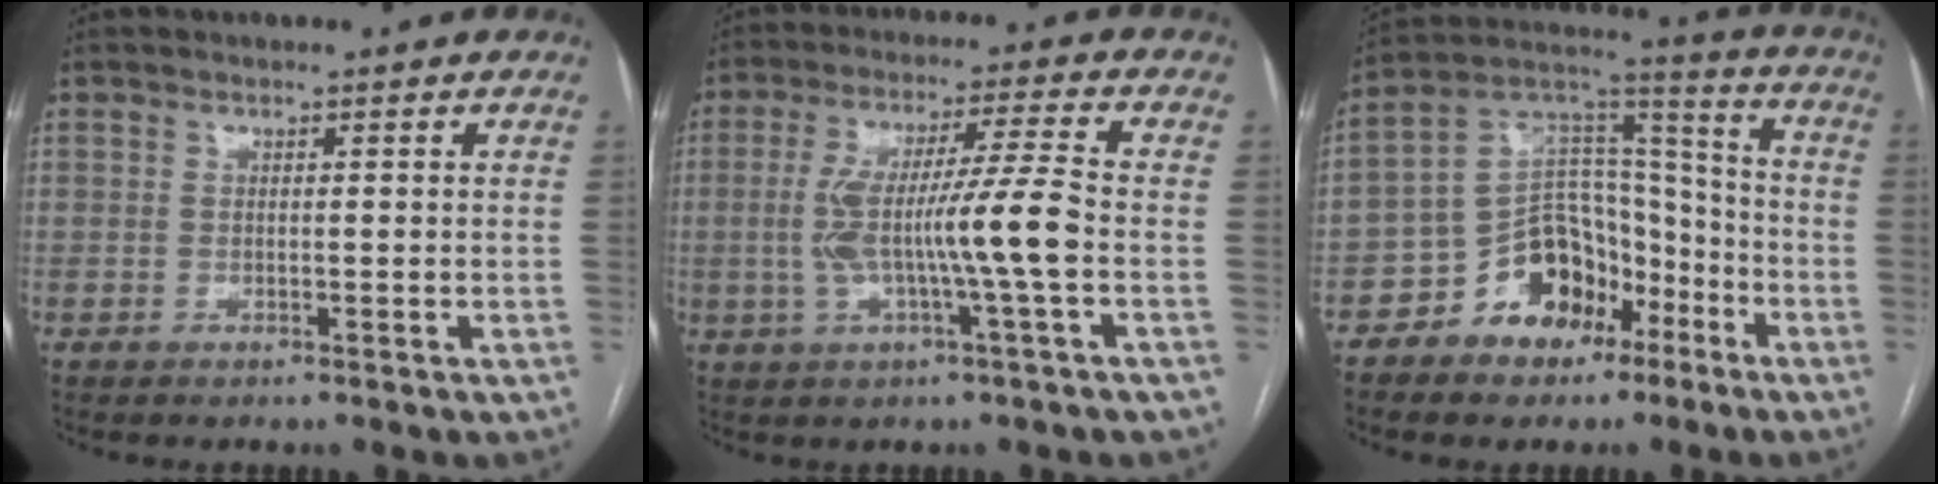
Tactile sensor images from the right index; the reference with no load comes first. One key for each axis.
{"total": 10.8, "fx": -1.6, "fy": -0.6, "fz": 10.6, "tx": -0.206, "ty": 0.011, "tz": -0.030}
{"total": 13.5, "fx": -7.4, "fy": 8.9, "fz": 7.0, "tx": -0.123, "ty": 0.046, "tz": -0.125}